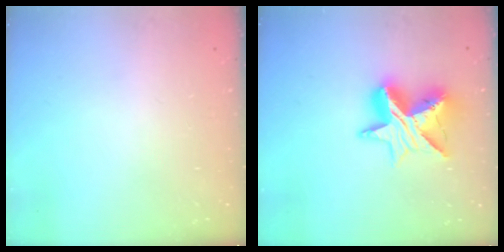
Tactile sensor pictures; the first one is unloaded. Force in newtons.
{"total": 13.1, "press": 13.0, "slide": 0.9}